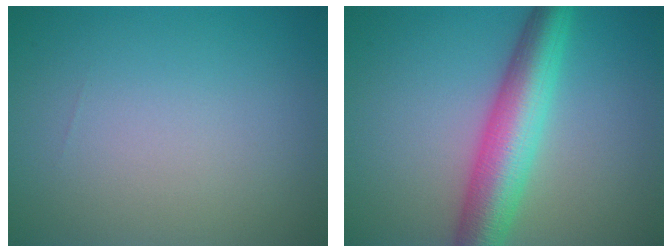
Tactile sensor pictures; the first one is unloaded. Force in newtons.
{"total": 7.0, "press": 7.0, "slide": 0.1}